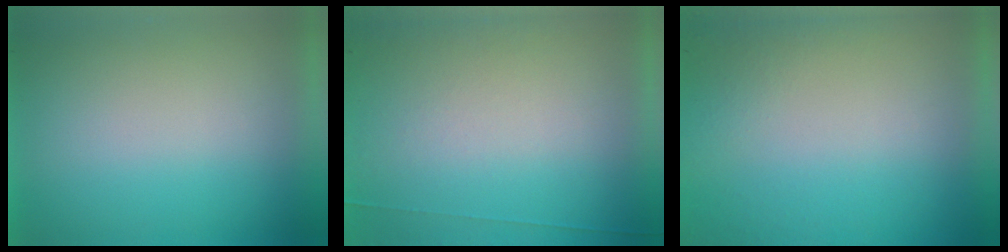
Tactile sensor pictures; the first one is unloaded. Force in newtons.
{"total": 7.1}
{"total": 8.0}